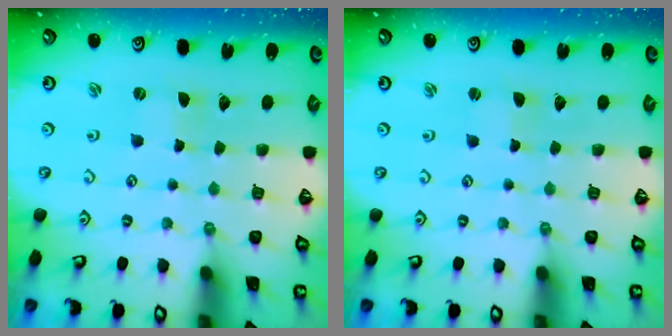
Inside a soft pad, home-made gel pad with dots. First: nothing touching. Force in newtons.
{"total": 0.0}